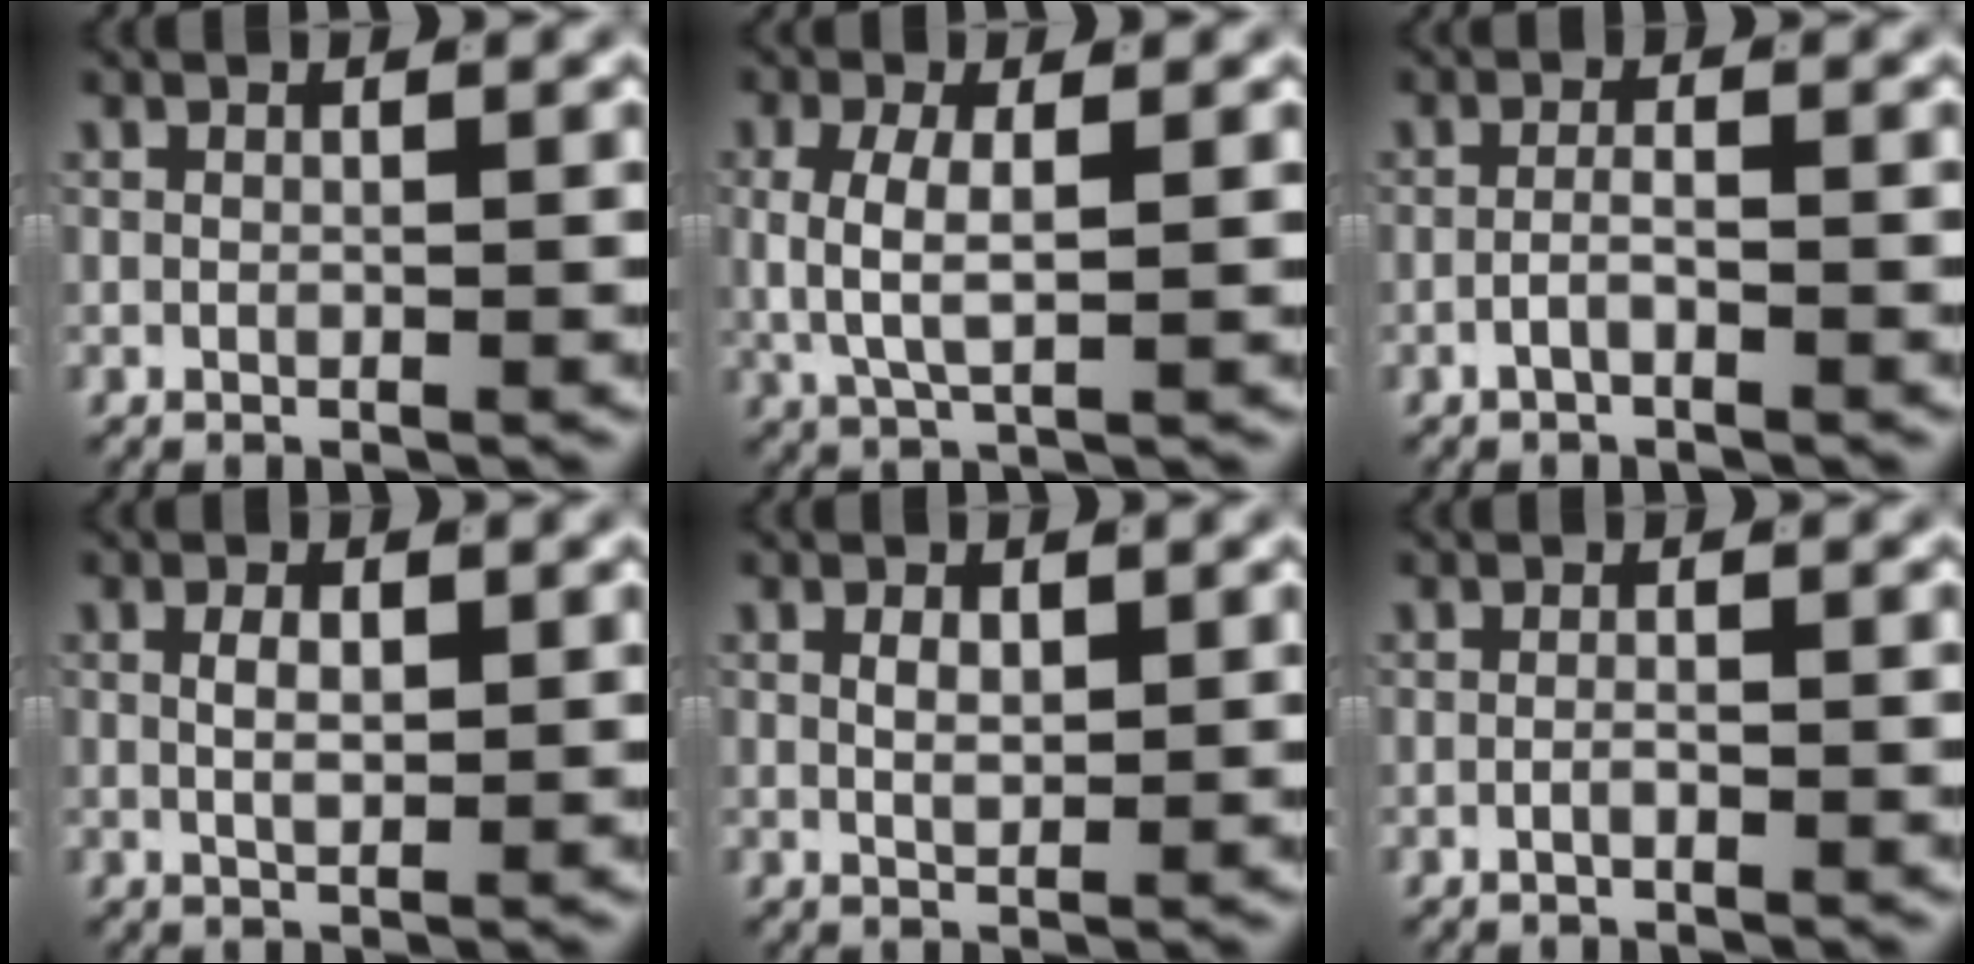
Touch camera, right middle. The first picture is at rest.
{"total": 3.6, "force": [0.5, 1.5, 3.3], "torque": [-0.071, -0.010, 0.018]}
{"total": 1.6, "force": [-1.2, 0.1, 1.0], "torque": [-0.020, -0.003, -0.022]}
{"total": 2.0, "force": [0.3, 0.8, 1.8], "torque": [-0.027, -0.006, 0.009]}
{"total": 1.6, "force": [0.4, 0.7, 1.4], "torque": [-0.023, -0.011, 0.014]}
{"total": 1.0, "force": [-0.7, 0.2, 0.6], "torque": [-0.012, 0.000, -0.015]}